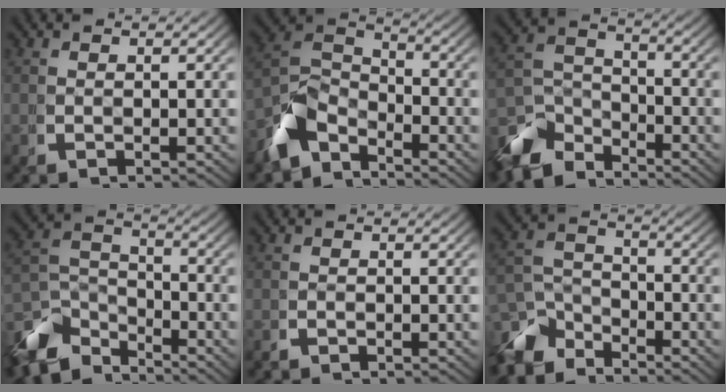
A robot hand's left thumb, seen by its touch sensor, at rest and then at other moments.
{"total": 7.3, "force": [-2.4, 4.8, 4.9], "torque": [-0.100, -0.019, -0.044]}
{"total": 7.9, "force": [-4.5, 4.8, 4.3], "torque": [-0.068, -0.026, -0.075]}
{"total": 8.6, "force": [-4.4, 5.3, 5.1], "torque": [-0.094, -0.030, -0.070]}
{"total": 0.6, "force": [-0.6, 0.1, -0.1], "torque": [0.006, -0.004, -0.014]}
{"total": 6.9, "force": [-4.0, 4.4, 3.6], "torque": [-0.051, -0.027, -0.064]}